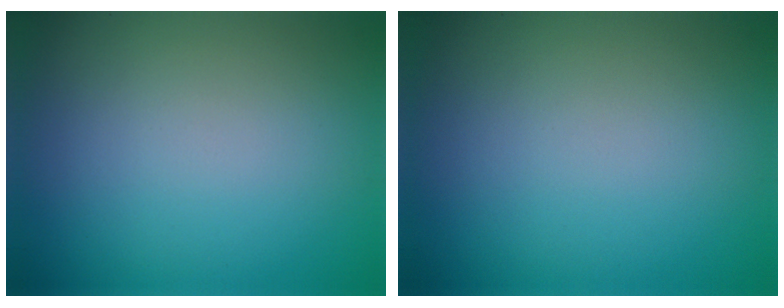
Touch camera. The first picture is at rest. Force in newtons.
{"total": 0.0}